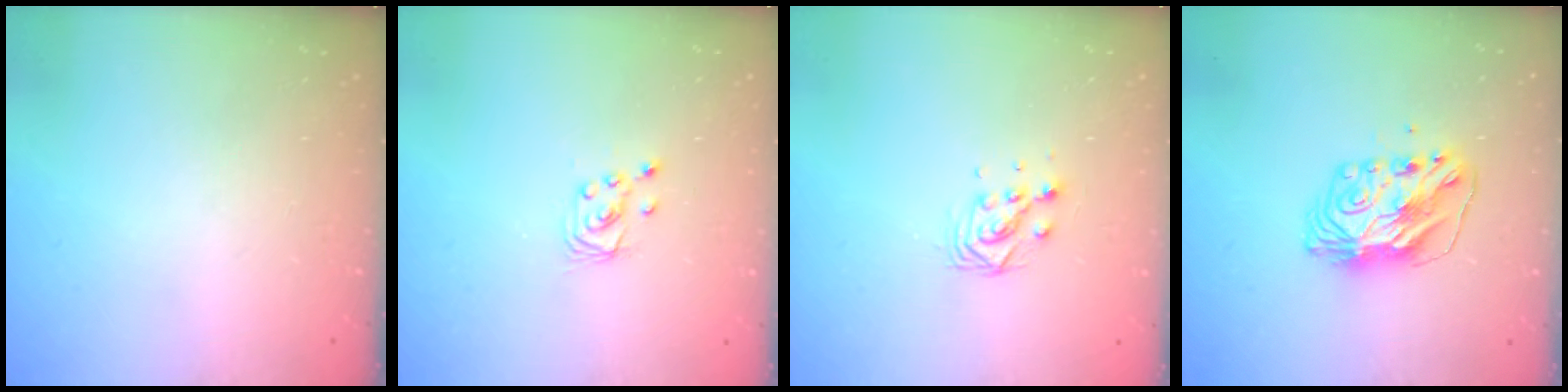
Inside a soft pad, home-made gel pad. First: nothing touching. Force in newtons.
{"total": 2.4, "press": 2.4, "slide": 0.2}
{"total": 5.7, "press": 5.7, "slide": 0.2}
{"total": 8.4, "press": 8.4, "slide": 0.8}